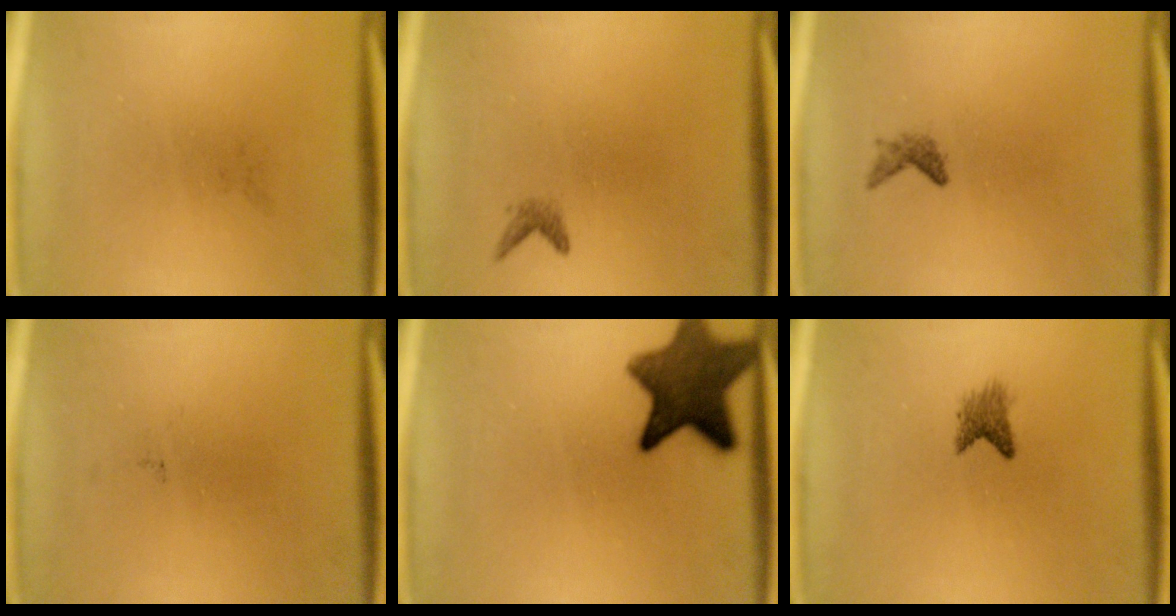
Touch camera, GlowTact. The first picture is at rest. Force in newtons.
{"total": 0.9}
{"total": 1.1}
{"total": 0.0}
{"total": 11.3}
{"total": 2.1}